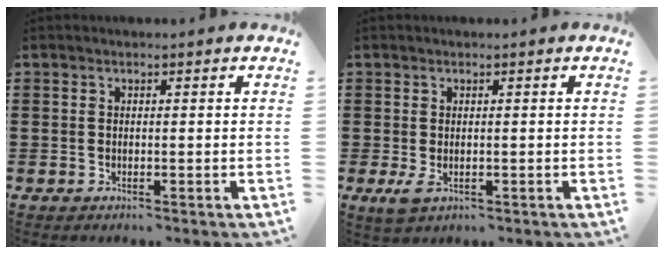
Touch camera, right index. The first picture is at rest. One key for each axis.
{"total": 1.9, "fx": -0.5, "fy": 0.8, "fz": 1.6, "tx": -0.036, "ty": -0.005, "tz": -0.011}